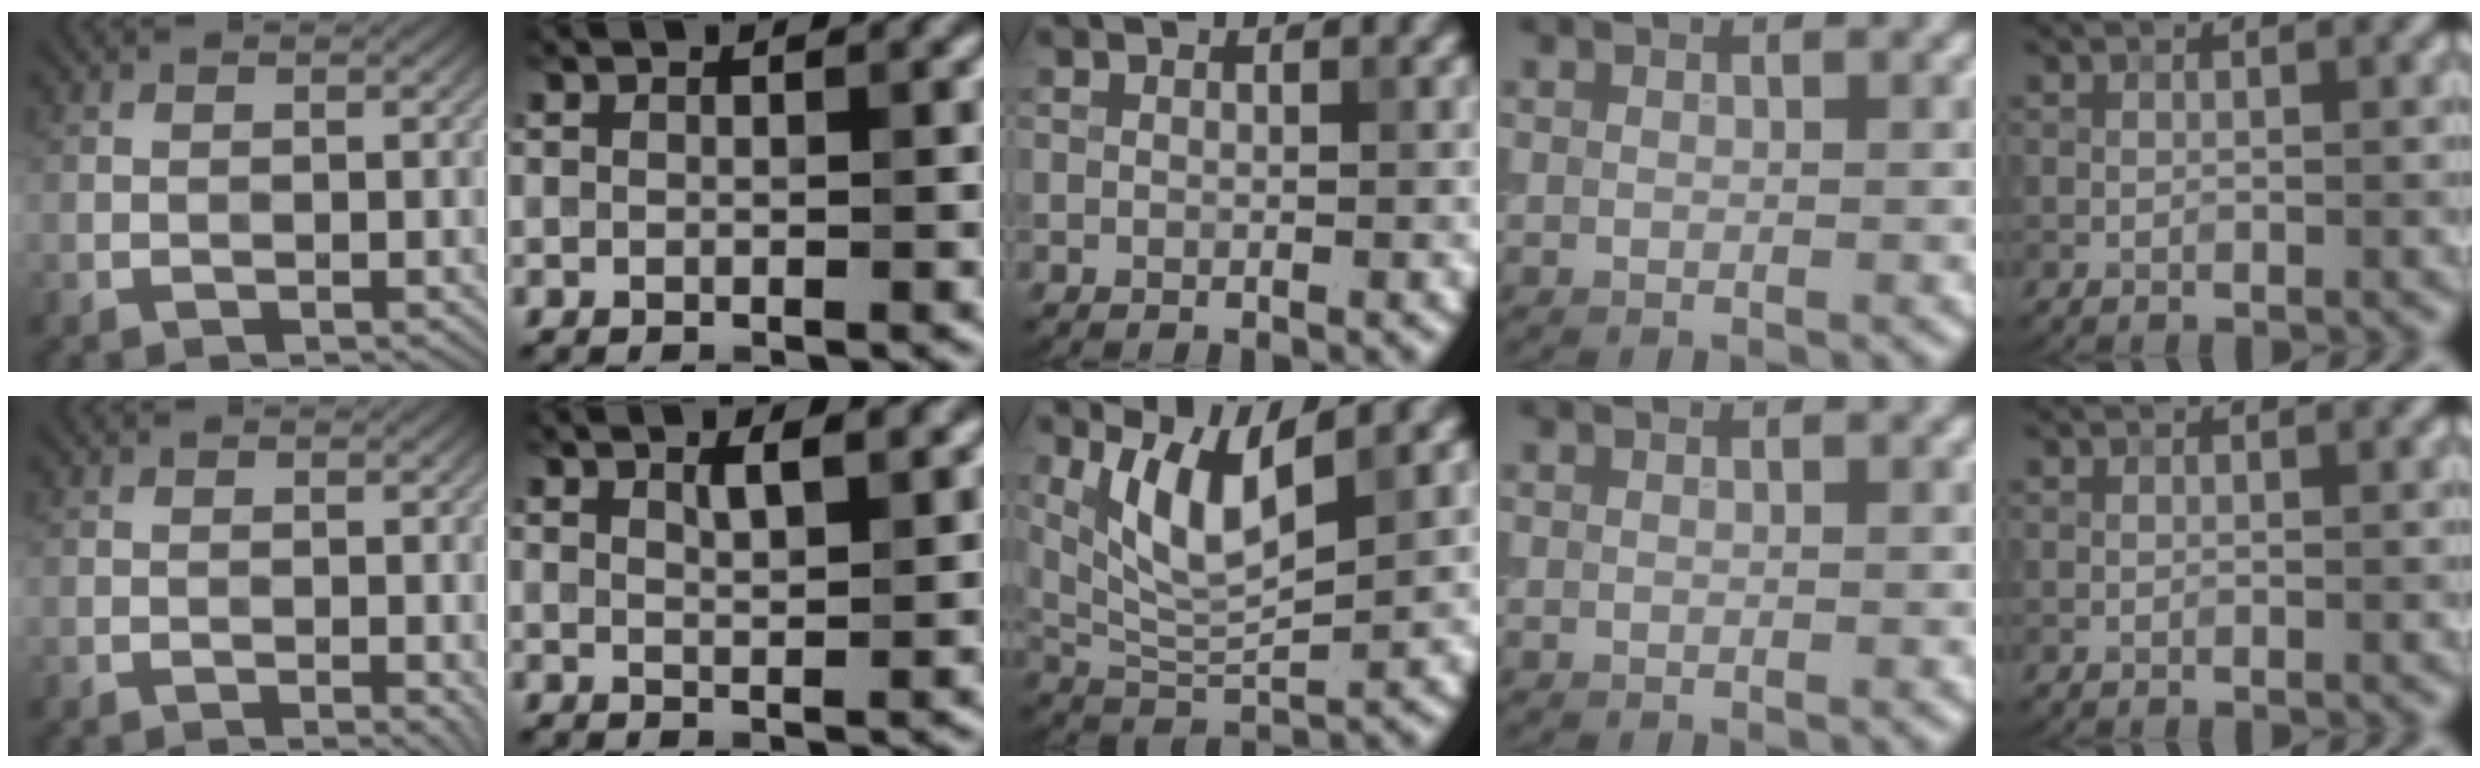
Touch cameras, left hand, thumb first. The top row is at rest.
{"thumb": {"total": 1.1, "force": [-0.2, 0.4, 1.1], "torque": [-0.015, -0.006, -0.004]}, "index": {"total": 2.1, "force": [1.3, 0.7, 1.6], "torque": [-0.024, 0.001, 0.023]}, "middle": {"total": 5.8, "force": [2.5, 1.6, 5.0], "torque": [-0.106, -0.011, 0.055]}}